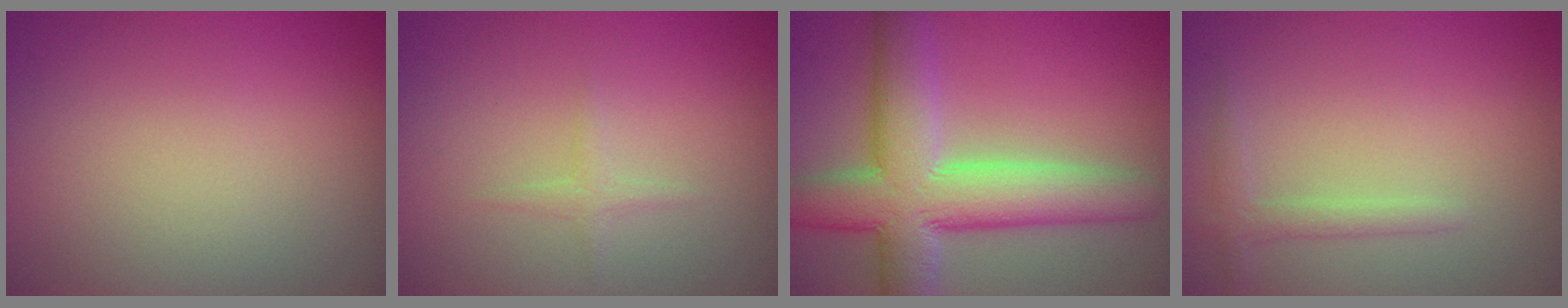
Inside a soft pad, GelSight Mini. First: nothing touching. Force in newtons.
{"total": 0.9, "press": 0.9, "slide": 0.0}
{"total": 9.3, "press": 9.3, "slide": 0.7}
{"total": 1.5, "press": 1.5, "slide": 0.1}